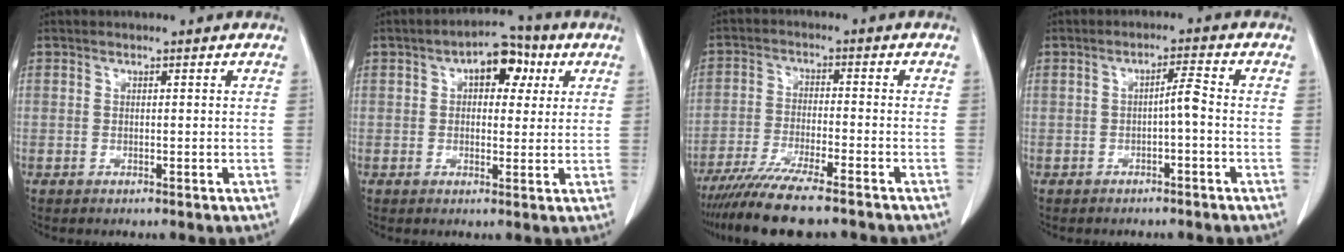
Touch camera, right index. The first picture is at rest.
{"total": 6.9, "force": [2.5, 3.7, 5.2], "torque": [-0.071, 0.025, 0.032]}
{"total": 12.4, "force": [-10.1, 0.9, 7.0], "torque": [-0.115, -0.030, -0.166]}
{"total": 2.6, "force": [-0.6, 0.2, 2.5], "torque": [-0.039, 0.006, -0.012]}